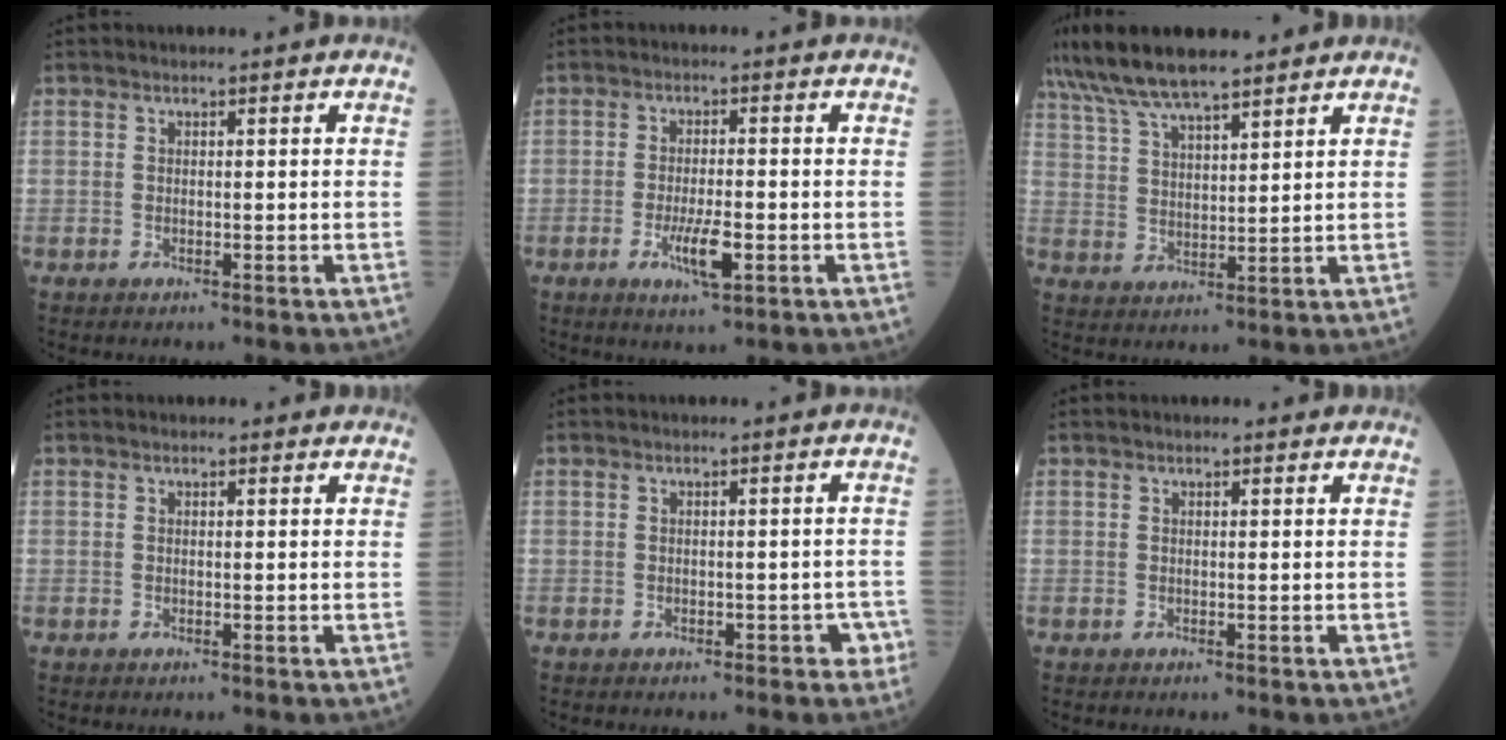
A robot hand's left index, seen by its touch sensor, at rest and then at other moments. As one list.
[{"total": 5.0, "force": [-1.9, 0.9, 4.5], "torque": [-0.088, -0.005, -0.031]}, {"total": 11.0, "force": [9.2, 1.7, 5.8], "torque": [-0.112, 0.027, 0.170]}, {"total": 1.4, "force": [1.2, 0.6, 0.5], "torque": [-0.007, 0.011, 0.009]}, {"total": 2.3, "force": [-1.2, 1.5, 1.3], "torque": [-0.005, 0.011, -0.012]}, {"total": 1.5, "force": [1.3, 0.5, 0.5], "torque": [-0.009, 0.012, 0.011]}]